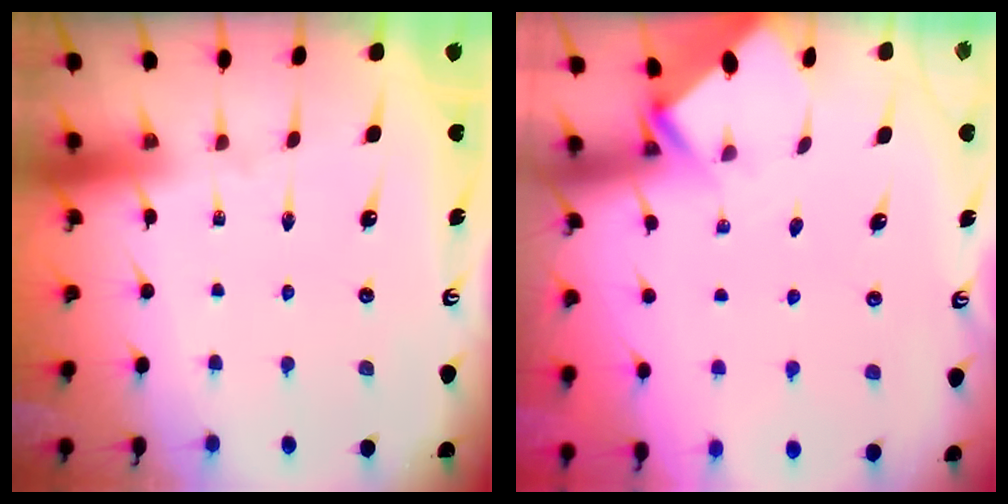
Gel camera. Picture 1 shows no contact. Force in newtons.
{"total": 2.7, "press": 2.7, "slide": 0.2}